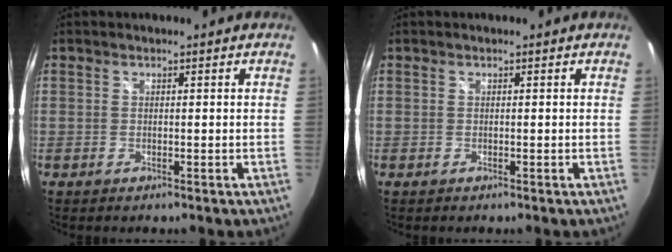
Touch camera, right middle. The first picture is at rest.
{"total": 0.0}